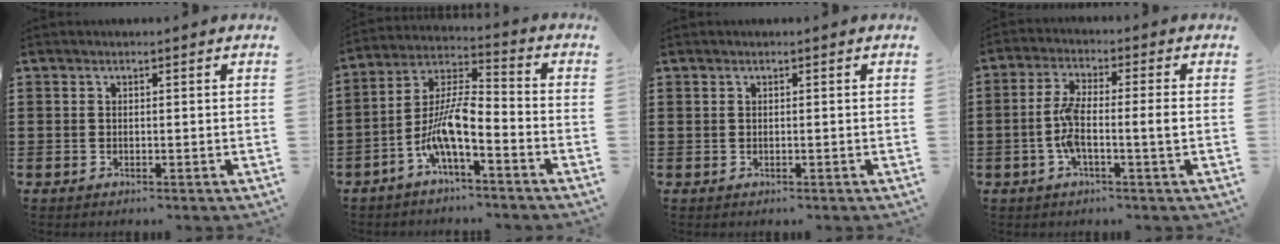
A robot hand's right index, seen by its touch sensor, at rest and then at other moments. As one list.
[{"total": 8.4, "force": [-4.5, 1.8, 6.9], "torque": [-0.159, -0.012, -0.091]}, {"total": 0.0}, {"total": 6.7, "force": [-1.2, 1.3, 6.5], "torque": [-0.136, -0.004, -0.032]}]